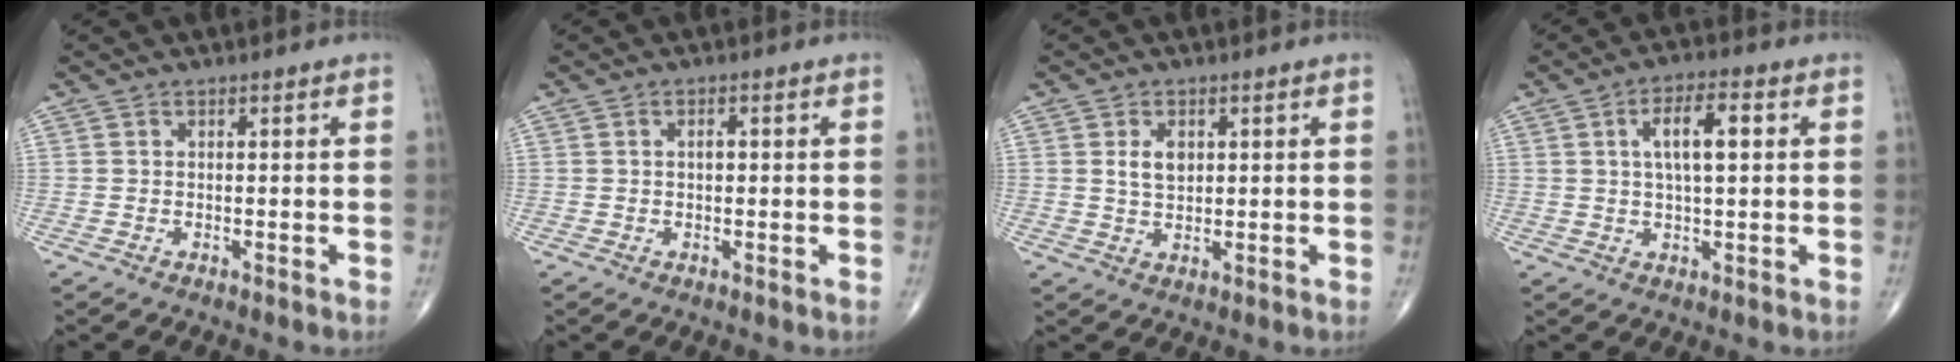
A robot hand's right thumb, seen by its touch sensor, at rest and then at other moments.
{"total": 1.5, "force": [0.2, 0.8, 1.3], "torque": [-0.019, 0.004, 0.003]}
{"total": 3.8, "force": [1.1, 2.4, 2.8], "torque": [-0.042, -0.007, 0.021]}
{"total": 8.0, "force": [1.8, 2.9, 7.2], "torque": [-0.113, 0.007, 0.027]}